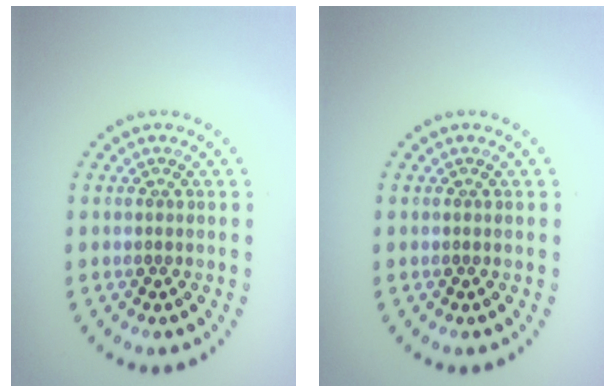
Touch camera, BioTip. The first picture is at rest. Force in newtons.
{"total": 0.0}